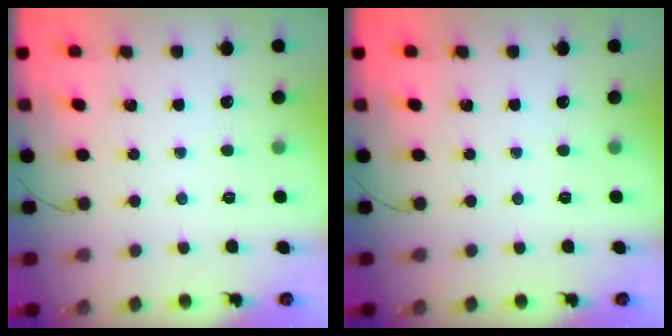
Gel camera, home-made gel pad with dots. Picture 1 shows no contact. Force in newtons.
{"total": 0.0}